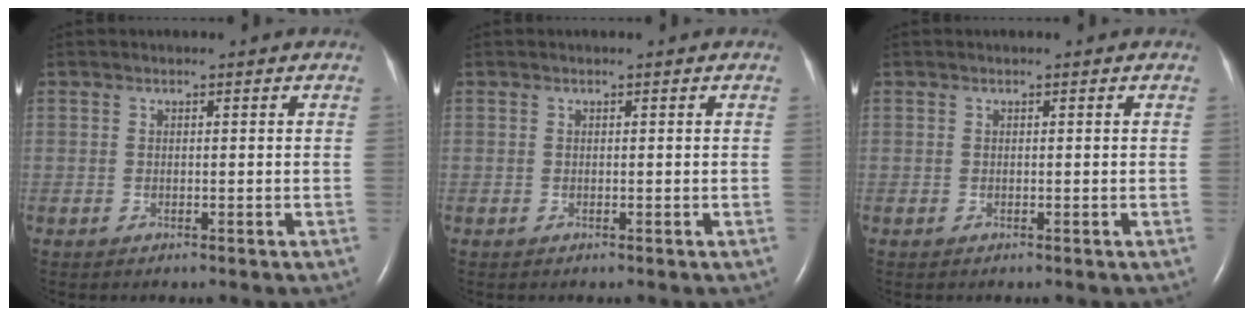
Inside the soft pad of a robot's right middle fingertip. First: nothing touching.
{"total": 0.0}
{"total": 0.0}